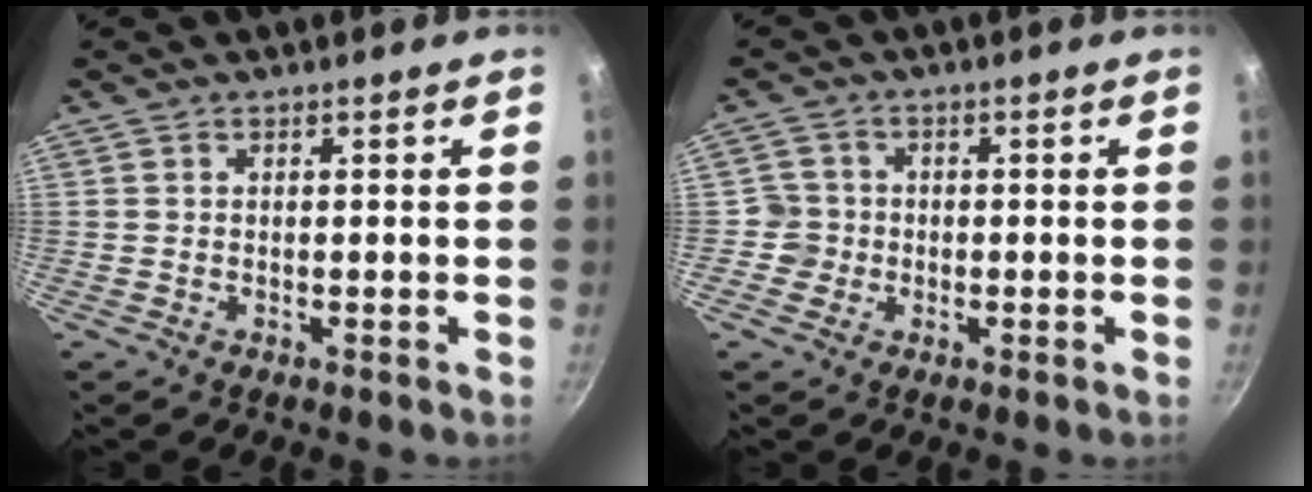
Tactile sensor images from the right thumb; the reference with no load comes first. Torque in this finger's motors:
{"motor_torque": [0.15, 0.07, -0.02, 0.19, 0.03]}